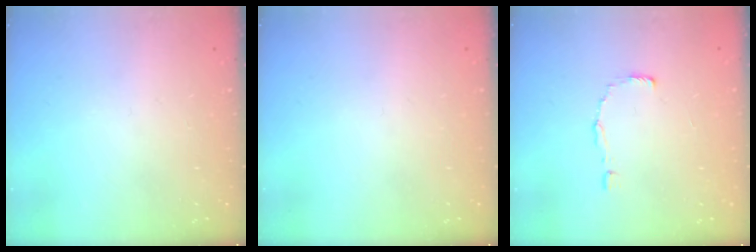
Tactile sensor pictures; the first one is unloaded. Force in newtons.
{"total": 0.0}
{"total": 3.3, "press": 3.2, "slide": 0.3}